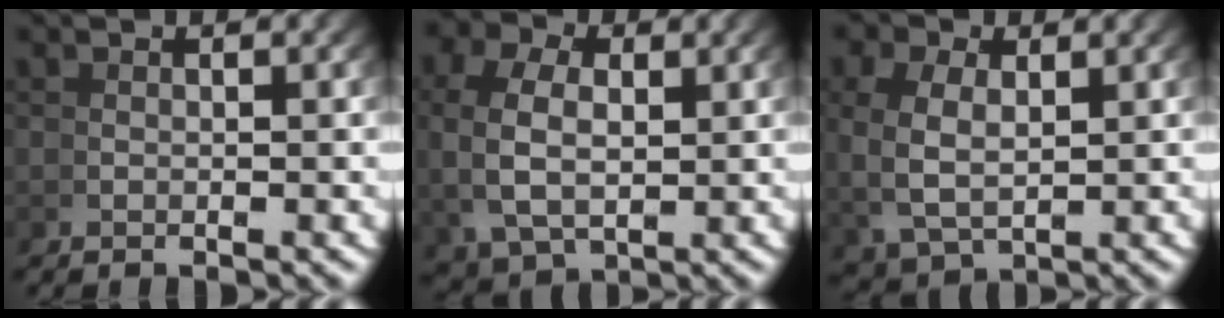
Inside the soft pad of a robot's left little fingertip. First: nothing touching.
{"total": 5.1, "force": [1.2, 3.5, 3.6], "torque": [-0.082, -0.010, 0.033]}
{"total": 4.8, "force": [1.1, 3.5, 3.1], "torque": [-0.081, -0.013, 0.035]}